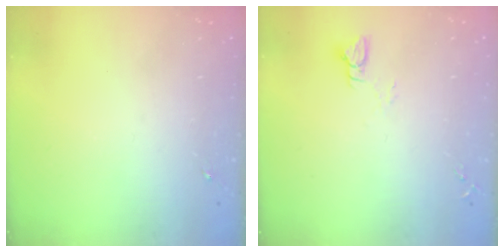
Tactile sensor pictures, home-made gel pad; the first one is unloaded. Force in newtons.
{"total": 3.0, "press": 3.0, "slide": 0.3}